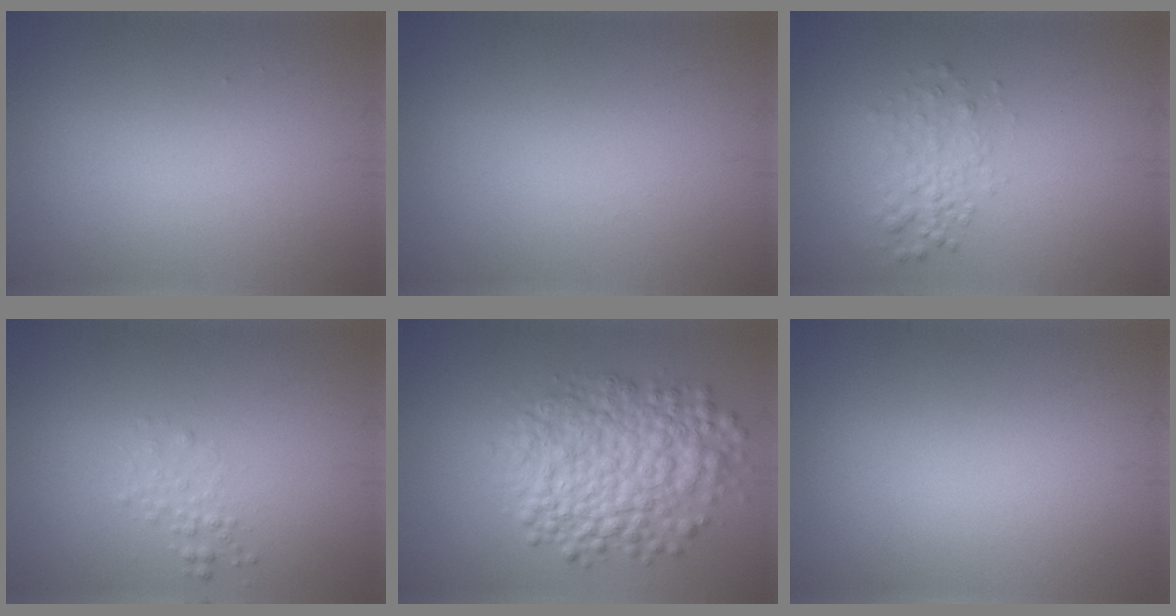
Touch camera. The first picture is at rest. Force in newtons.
{"total": 0.0}
{"total": 2.4, "press": 2.4, "slide": 0.1}
{"total": 1.3, "press": 1.3, "slide": 0.1}
{"total": 7.8, "press": 7.8, "slide": 0.2}
{"total": 0.0}